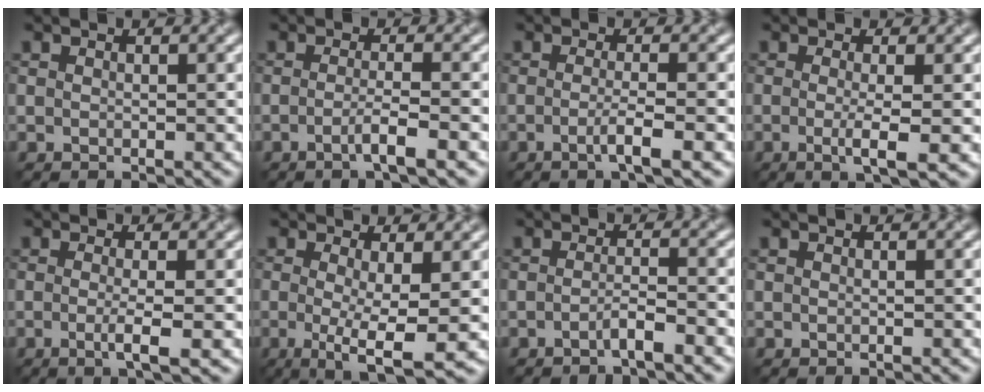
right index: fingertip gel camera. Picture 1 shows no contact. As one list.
[{"total": 2.6, "force": [-1.5, 0.3, 2.1], "torque": [-0.030, 0.005, -0.024]}, {"total": 2.8, "force": [-1.4, 0.4, 2.4], "torque": [-0.036, 0.003, -0.020]}, {"total": 3.0, "force": [-1.0, 0.4, 2.8], "torque": [-0.049, -0.003, -0.008]}, {"total": 2.6, "force": [-1.0, 0.4, 2.4], "torque": [-0.039, -0.002, -0.010]}, {"total": 6.2, "force": [-1.3, 1.3, 6.0], "torque": [-0.086, -0.005, -0.014]}, {"total": 2.2, "force": [-1.6, 0.2, 1.5], "torque": [-0.020, 0.012, -0.026]}, {"total": 0.0}]